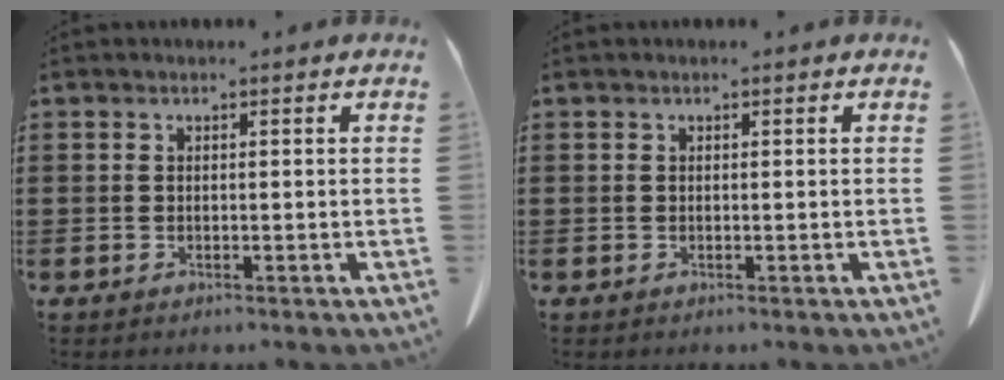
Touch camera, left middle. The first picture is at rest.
{"total": 0.0}